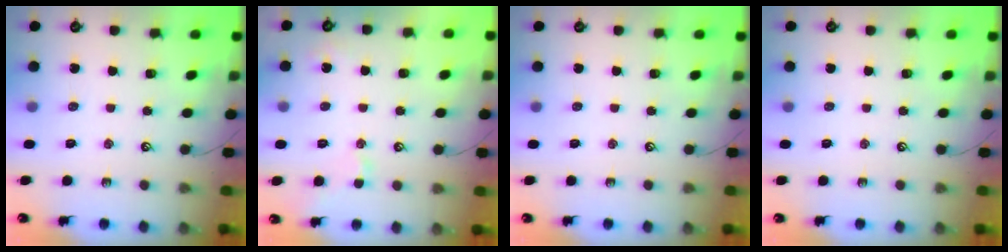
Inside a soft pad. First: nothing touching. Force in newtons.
{"total": 2.1, "press": 2.0, "slide": 0.6}
{"total": 0.0}
{"total": 0.0}